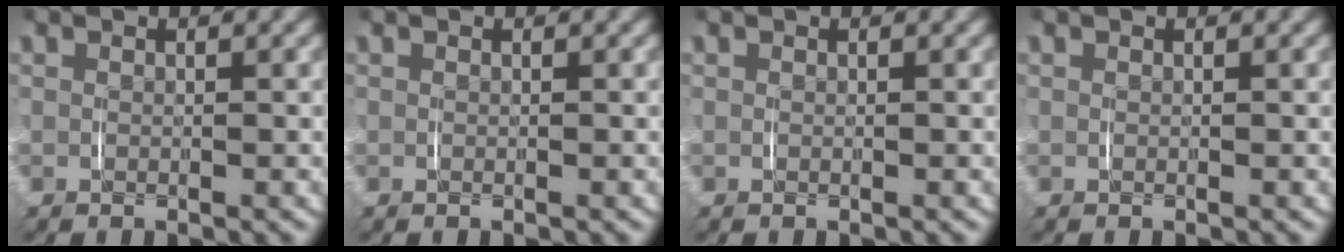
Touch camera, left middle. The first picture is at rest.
{"total": 0.0}
{"total": 0.0}
{"total": 0.0}